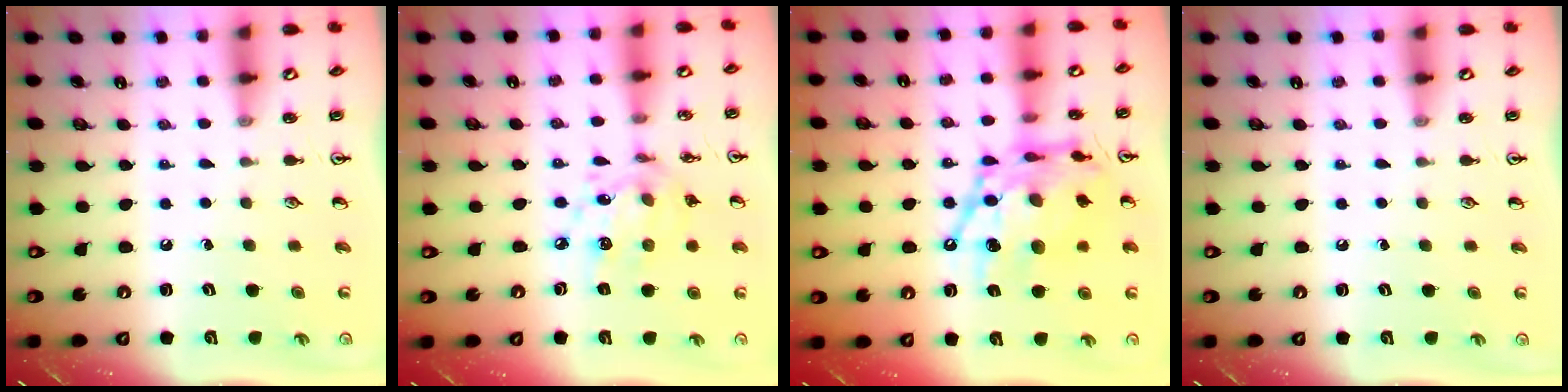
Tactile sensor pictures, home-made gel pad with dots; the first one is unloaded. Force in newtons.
{"total": 11.7, "press": 11.7, "slide": 0.8}
{"total": 18.8, "press": 18.7, "slide": 1.9}
{"total": 0.0}